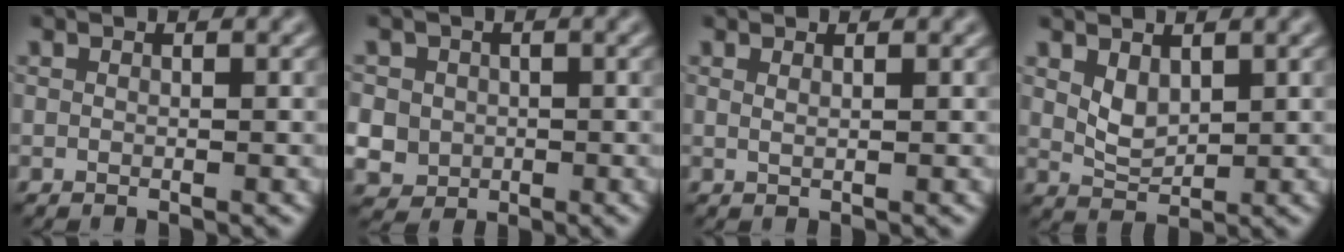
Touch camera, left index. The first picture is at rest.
{"total": 5.6, "force": [0.5, 5.1, 2.1], "torque": [-0.061, 0.022, -0.001]}
{"total": 0.6, "force": [0.5, 0.0, 0.4], "torque": [-0.009, -0.003, 0.003]}
{"total": 2.1, "force": [1.0, 1.2, 1.4], "torque": [-0.033, -0.008, 0.022]}